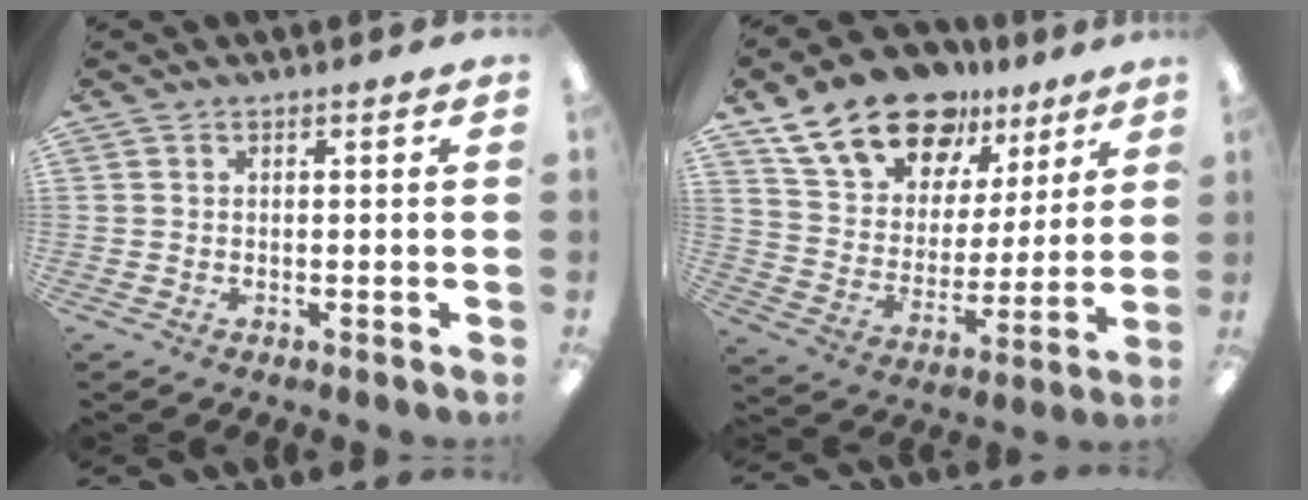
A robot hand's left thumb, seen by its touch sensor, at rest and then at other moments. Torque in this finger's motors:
{"motor_torque": [0.40, 0.40, 1.29, -1.48, 0.18]}